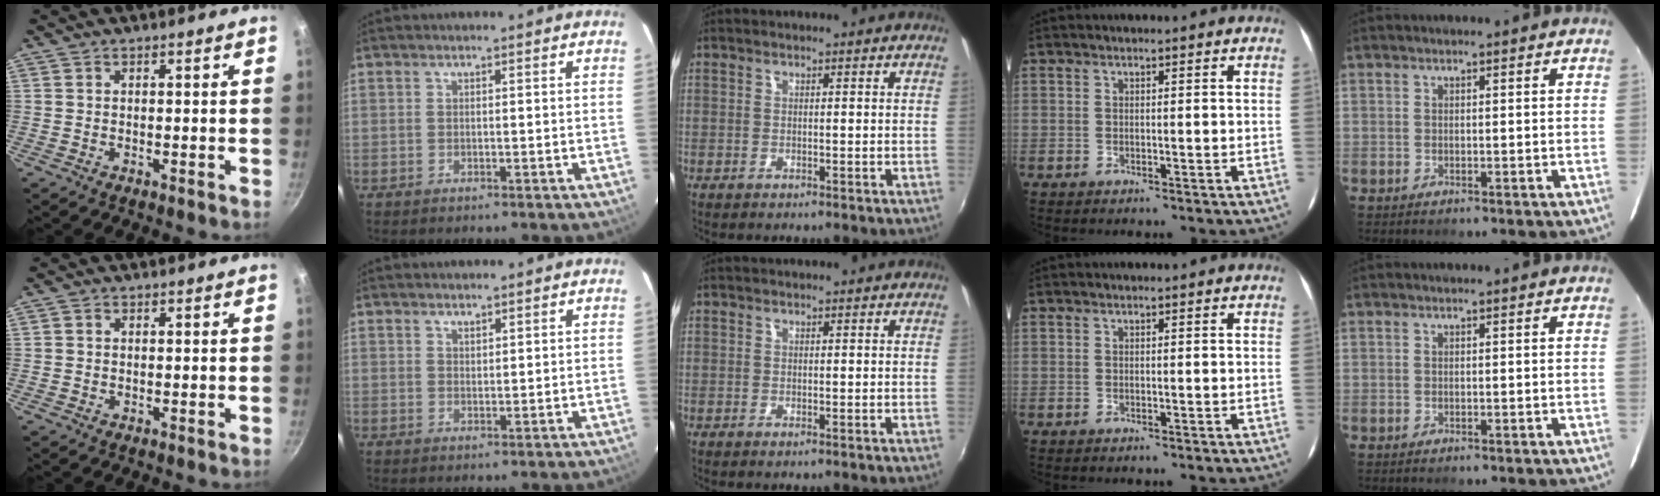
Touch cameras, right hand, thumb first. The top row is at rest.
{"thumb": {"total": 0.8, "force": [0.1, 0.7, 0.3], "torque": [-0.003, 0.003, 0.000]}, "index": {"total": 1.5, "force": [1.3, 0.5, 0.3], "torque": [-0.001, 0.000, 0.024]}}